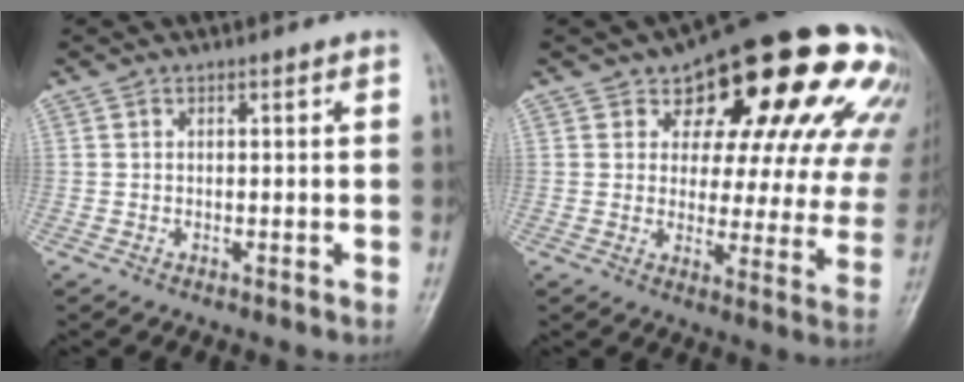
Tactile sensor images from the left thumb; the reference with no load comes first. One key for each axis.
{"total": 24.4, "fx": 12.2, "fy": 12.2, "fz": 17.3, "tx": -0.190, "ty": -0.008, "tz": 0.152}